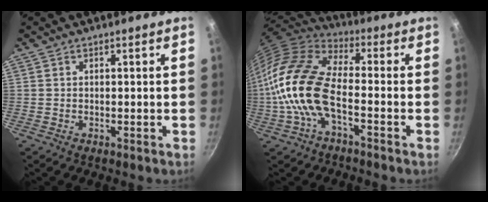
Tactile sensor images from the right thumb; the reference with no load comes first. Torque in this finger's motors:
{"motor_torque": [-0.49, 1.76, 1.87, -0.89, 0.81]}